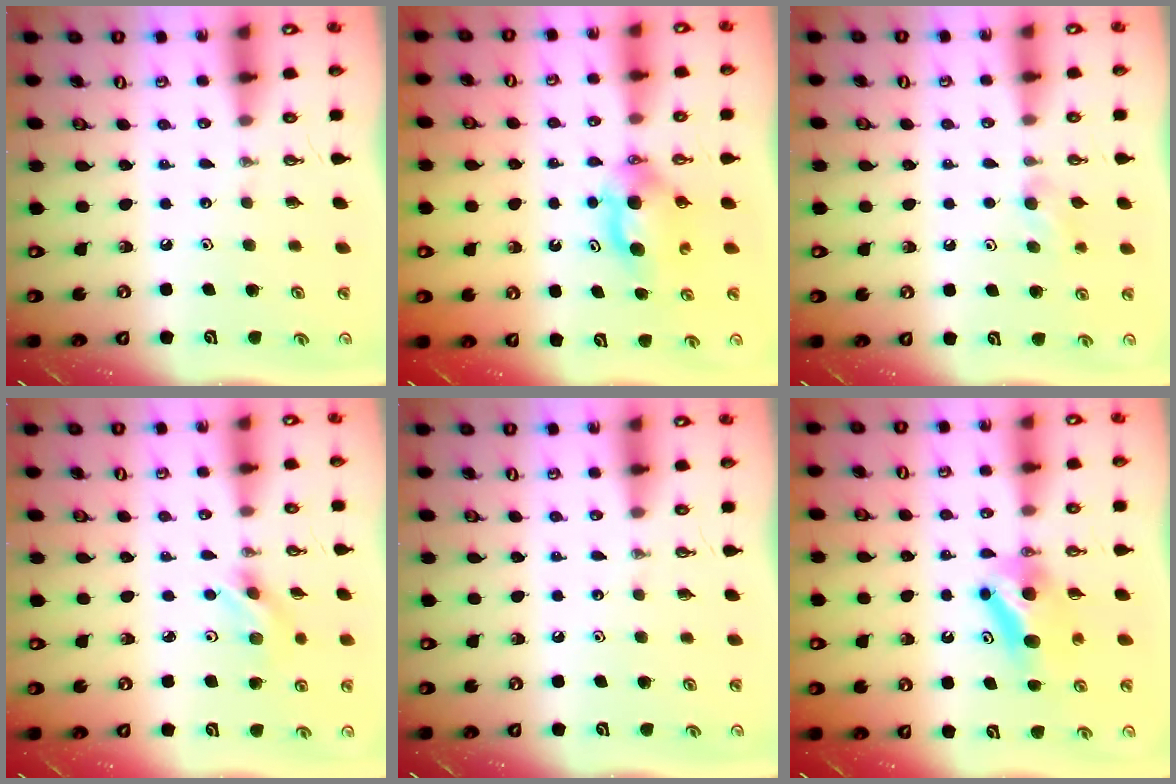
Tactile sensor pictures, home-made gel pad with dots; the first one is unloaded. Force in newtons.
{"total": 5.8, "press": 5.4, "slide": 2.0}
{"total": 4.4, "press": 4.2, "slide": 1.1}
{"total": 3.0, "press": 3.0, "slide": 0.4}
{"total": 0.0}
{"total": 7.2, "press": 6.8, "slide": 2.3}